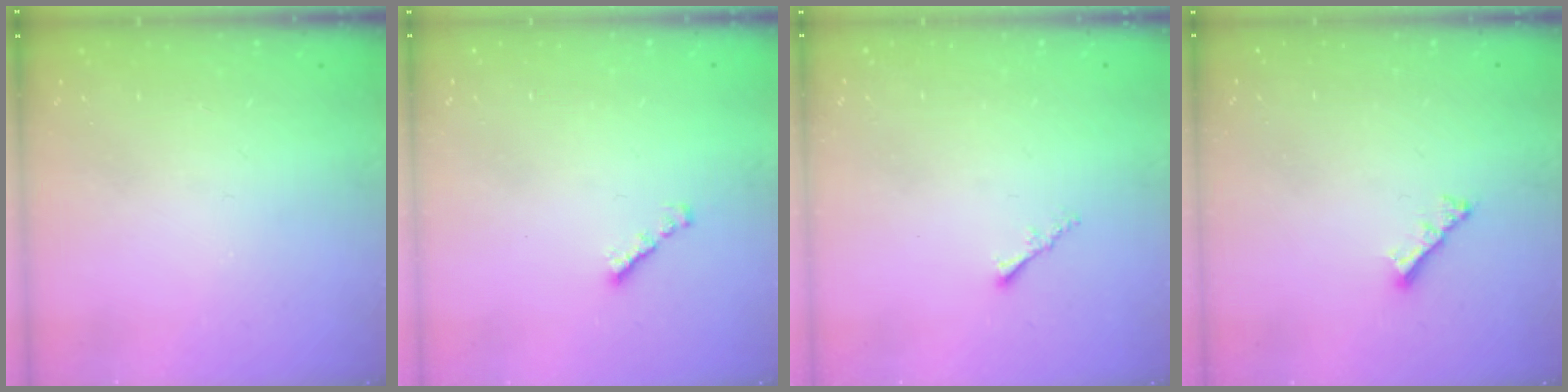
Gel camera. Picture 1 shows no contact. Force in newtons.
{"total": 1.0, "press": 0.8, "slide": 0.5}
{"total": 1.2, "press": 1.1, "slide": 0.4}
{"total": 3.0, "press": 3.0, "slide": 0.6}